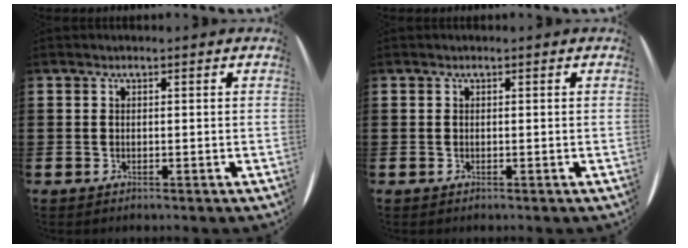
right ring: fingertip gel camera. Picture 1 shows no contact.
{"total": 0.0}